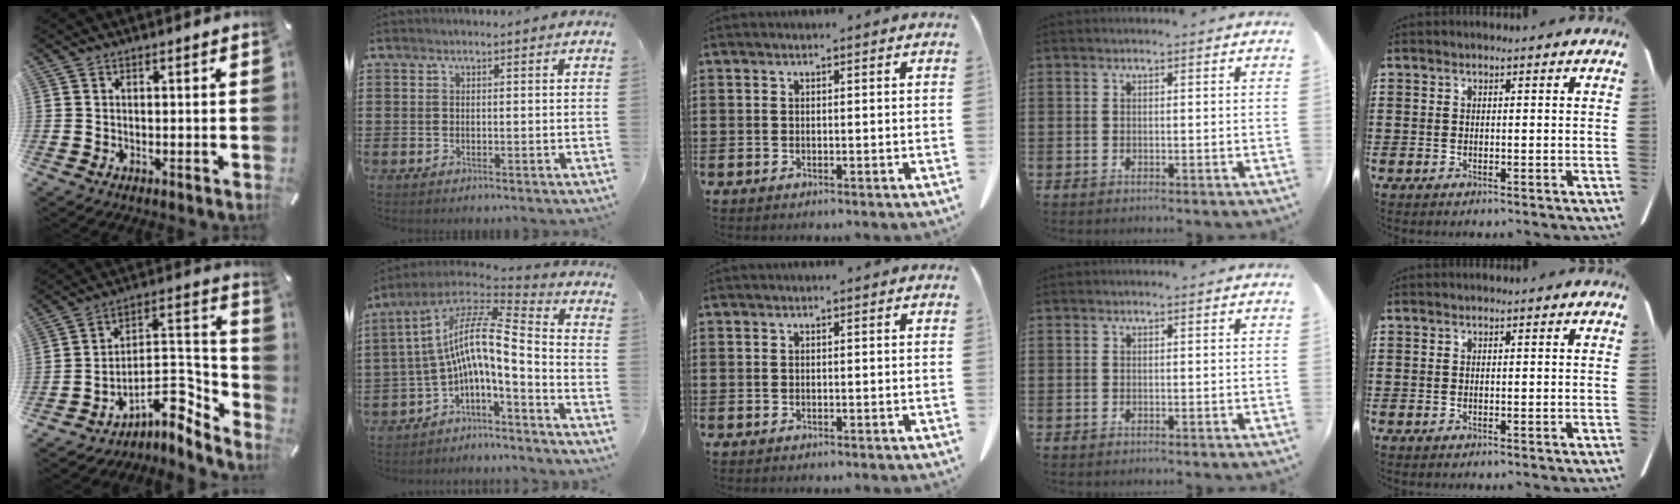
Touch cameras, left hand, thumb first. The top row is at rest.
{"thumb": {"total": 11.8, "force": [-6.3, 6.8, 7.2], "torque": [-0.079, 0.007, -0.106]}, "index": {"total": 10.5, "force": [-2.0, 2.5, 10.0], "torque": [-0.207, -0.018, -0.057]}}